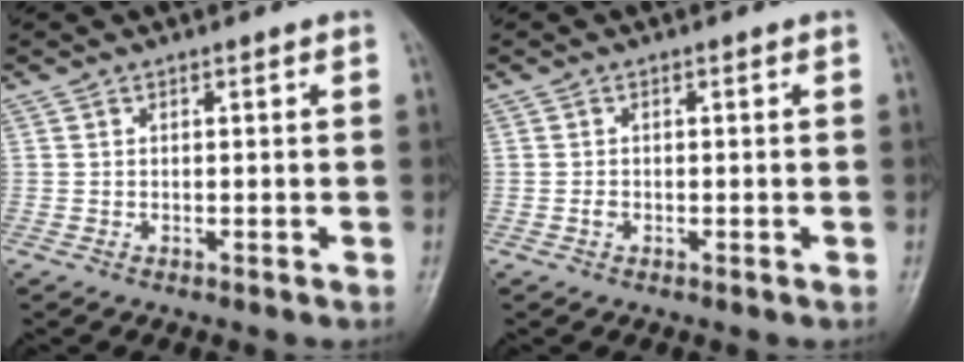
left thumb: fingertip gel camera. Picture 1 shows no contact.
{"total": 1.0, "force": [-0.3, 0.8, 0.6], "torque": [-0.007, 0.001, -0.006]}